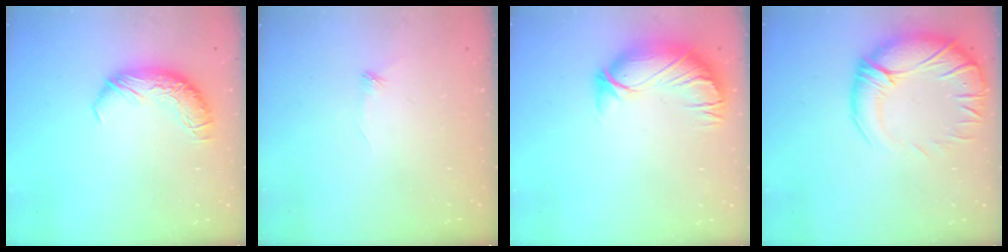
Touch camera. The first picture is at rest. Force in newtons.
{"total": 8.7, "press": 8.7, "slide": 0.4}
{"total": 2.5, "press": 1.3, "slide": 2.1}
{"total": 7.6, "press": 5.9, "slide": 4.8}